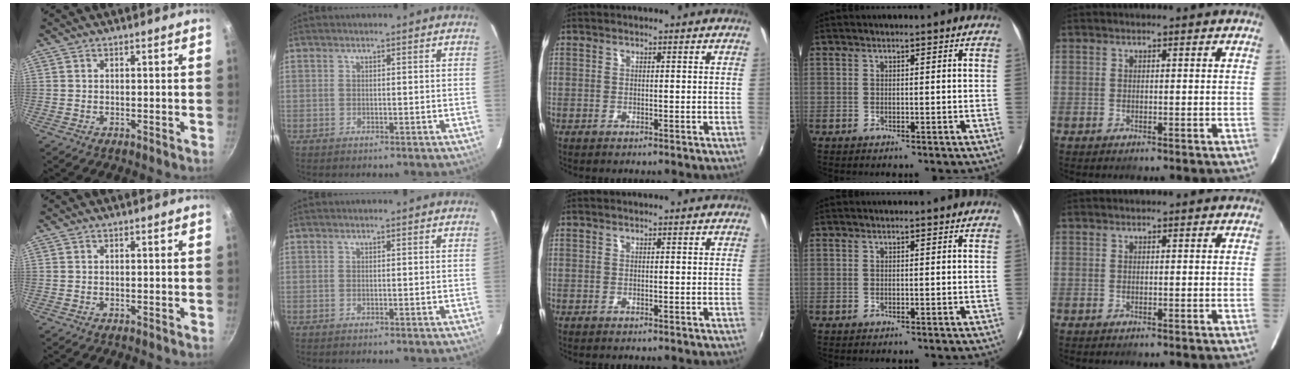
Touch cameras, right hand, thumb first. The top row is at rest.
{}